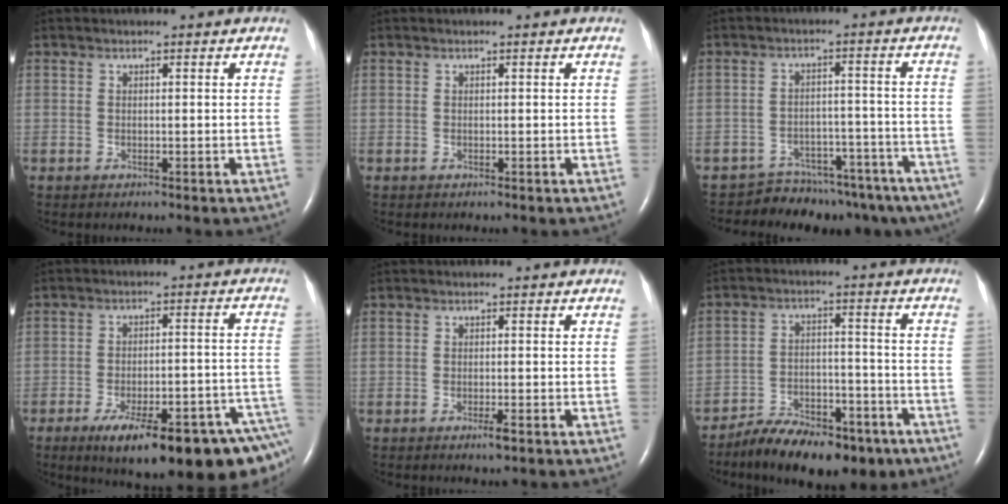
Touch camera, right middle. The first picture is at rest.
{"total": 0.0}
{"total": 13.3, "force": [-12.0, 5.5, 1.8], "torque": [-0.004, 0.043, -0.144]}
{"total": 21.2, "force": [-14.1, 3.7, 15.4], "torque": [-0.140, 0.015, -0.189]}
{"total": 1.5, "force": [-0.8, 0.1, 1.2], "torque": [-0.025, -0.003, -0.013]}
{"total": 13.9, "force": [-10.4, 5.7, 7.2], "torque": [-0.103, 0.018, -0.159]}